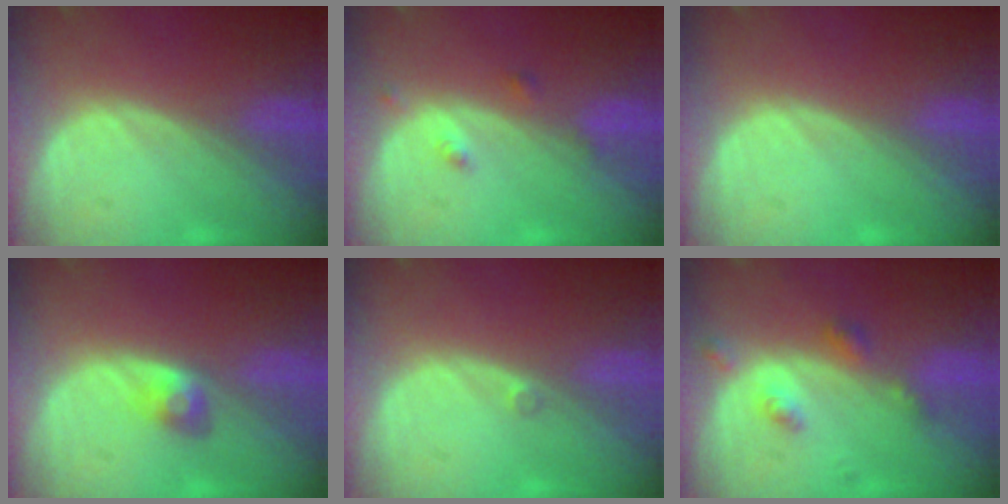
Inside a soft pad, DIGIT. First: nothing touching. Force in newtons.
{"total": 1.8, "press": 1.8, "slide": 0.1}
{"total": 0.0}
{"total": 2.7, "press": 2.5, "slide": 1.1}
{"total": 0.7, "press": 0.6, "slide": 0.3}
{"total": 4.4, "press": 3.9, "slide": 1.9}